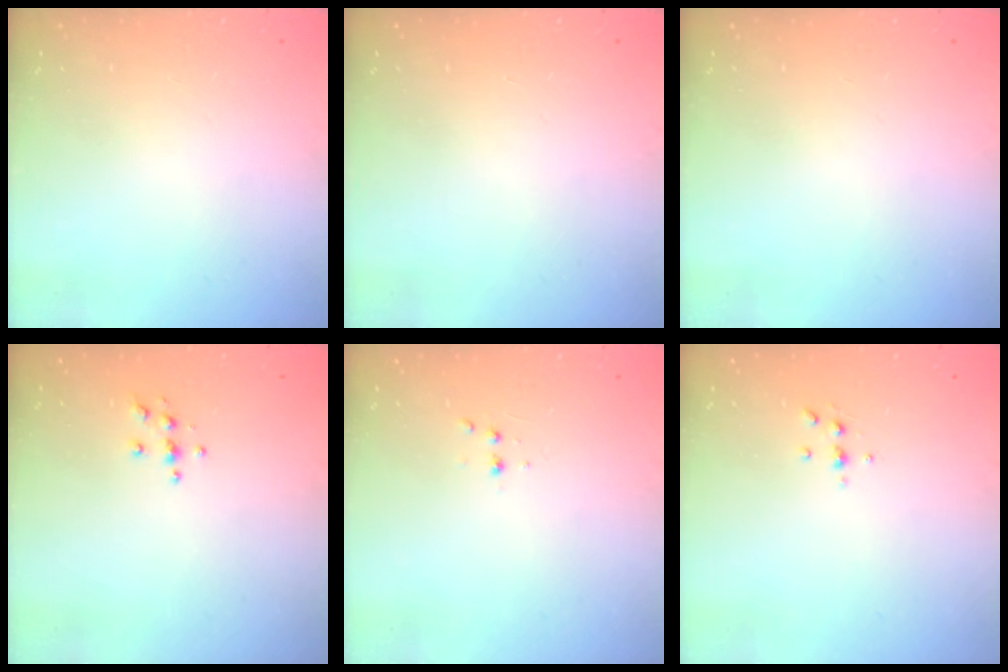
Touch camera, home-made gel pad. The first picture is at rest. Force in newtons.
{"total": 0.0}
{"total": 0.0}
{"total": 3.7, "press": 3.7, "slide": 0.4}
{"total": 2.9, "press": 2.7, "slide": 1.0}
{"total": 3.9, "press": 3.9, "slide": 0.6}